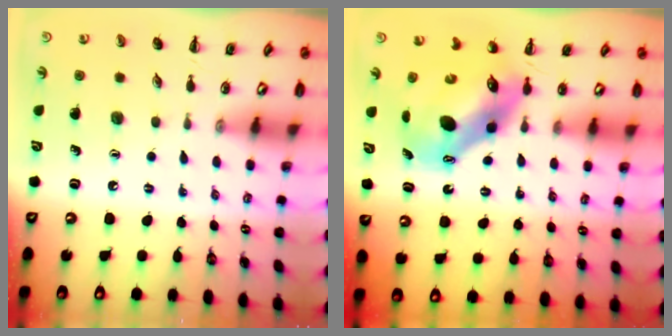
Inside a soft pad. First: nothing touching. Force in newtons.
{"total": 8.9, "press": 8.6, "slide": 2.3}